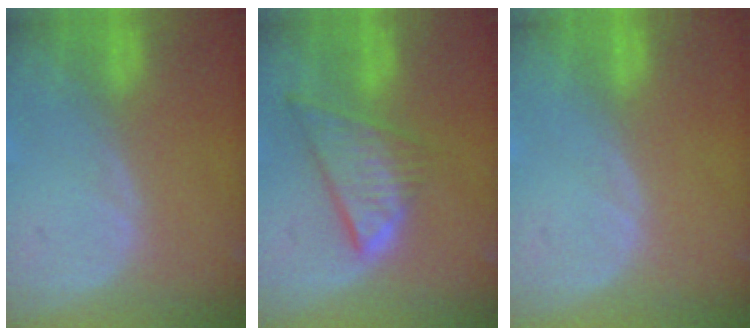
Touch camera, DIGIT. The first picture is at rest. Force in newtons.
{"total": 8.7, "press": 7.4, "slide": 4.6}
{"total": 0.0}